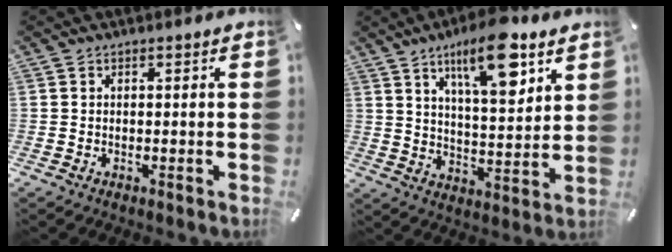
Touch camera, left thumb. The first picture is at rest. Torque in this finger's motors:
{"motor_torque": [1.95, 0.96, 1.93, -0.84, 0.18]}